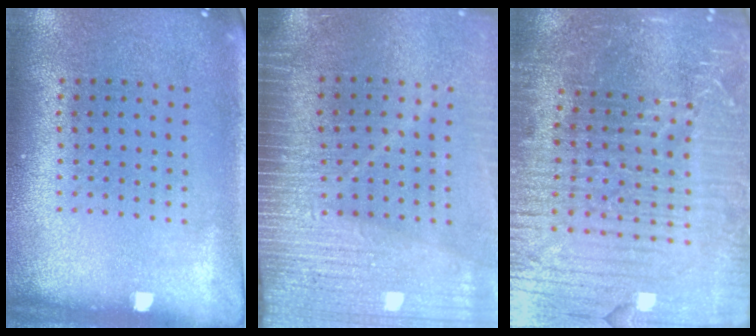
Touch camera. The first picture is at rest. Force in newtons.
{"total": 4.0, "press": 3.5, "slide": 2.0}
{"total": 6.7, "press": 5.8, "slide": 3.3}